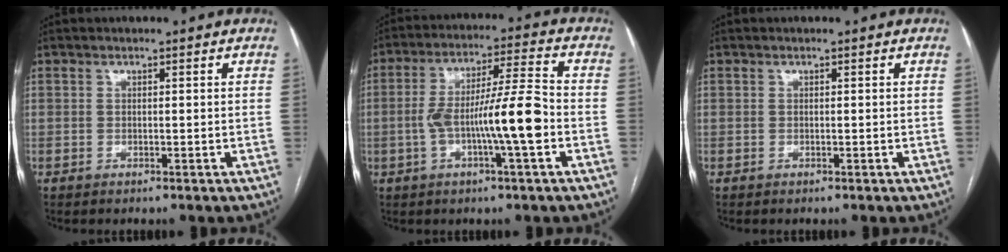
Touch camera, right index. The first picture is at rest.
{"total": 11.6, "force": [-2.7, 0.3, 11.2], "torque": [-0.204, 0.012, -0.050]}
{"total": 0.0}